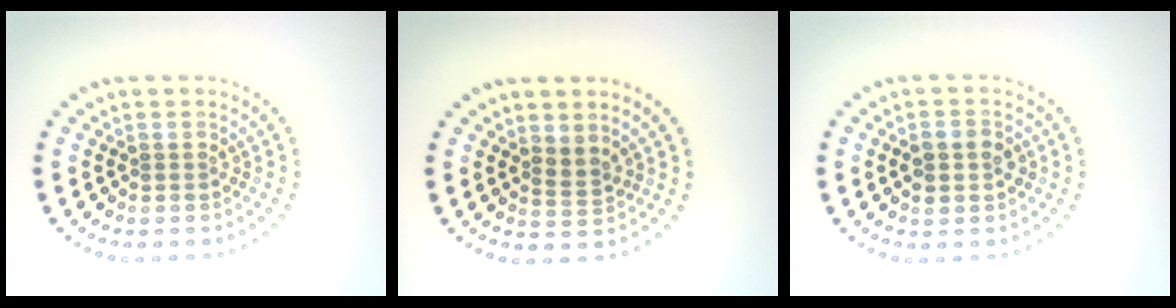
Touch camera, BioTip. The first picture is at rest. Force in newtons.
{"total": 1.7, "press": 1.3, "slide": 1.1}
{"total": 2.7, "press": 2.7, "slide": 0.1}